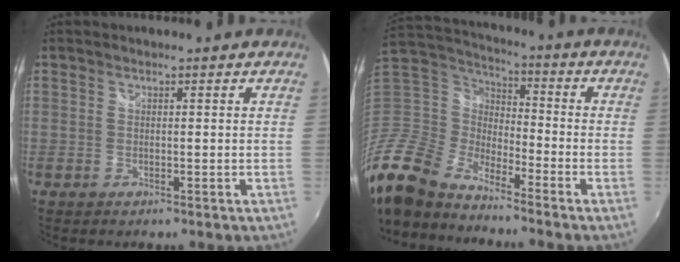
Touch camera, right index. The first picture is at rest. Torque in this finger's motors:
{"motor_torque": [-0.62, -0.58, -0.48, -0.21]}